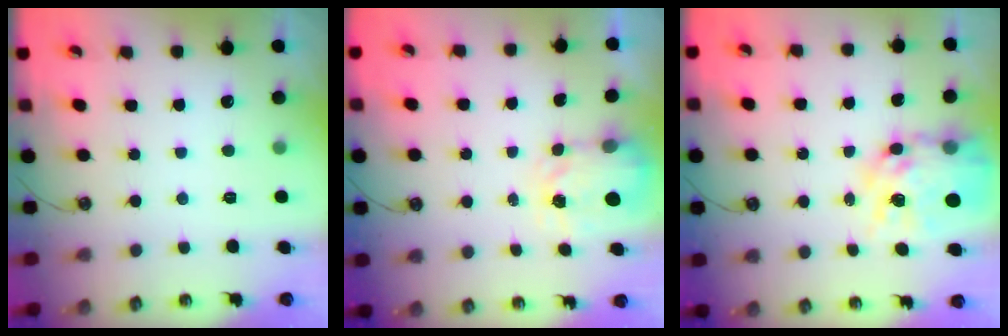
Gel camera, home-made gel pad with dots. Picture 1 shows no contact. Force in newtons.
{"total": 3.8, "press": 3.8, "slide": 0.5}
{"total": 17.5, "press": 17.4, "slide": 1.4}